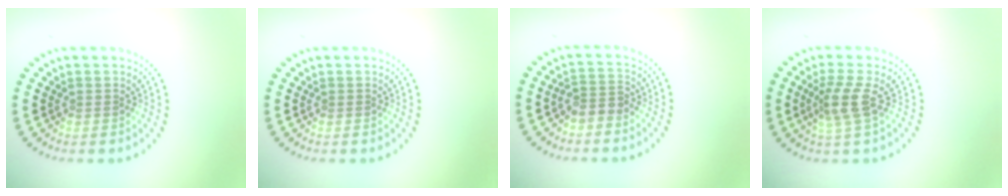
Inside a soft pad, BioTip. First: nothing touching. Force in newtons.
{"total": 0.0}
{"total": 2.0, "press": 1.7, "slide": 1.1}
{"total": 2.8, "press": 2.1, "slide": 1.8}